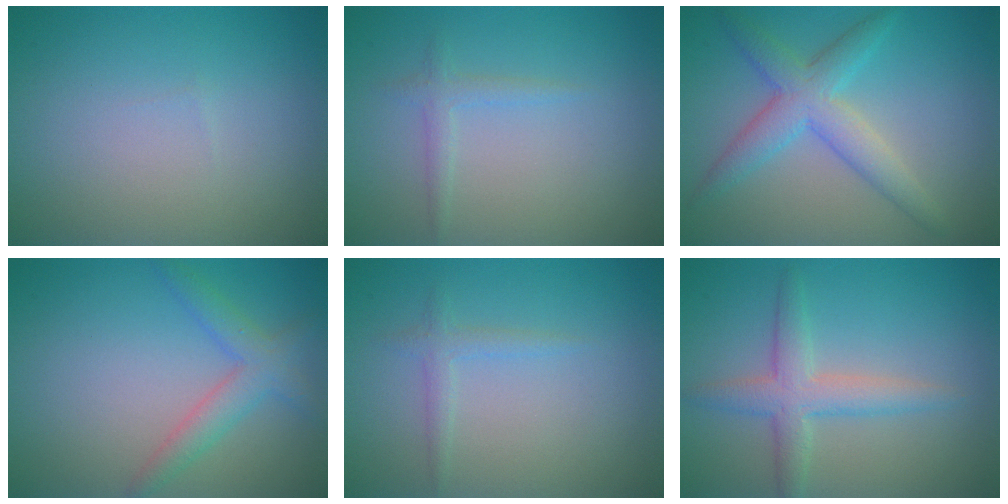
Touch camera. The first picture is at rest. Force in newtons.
{"total": 1.4, "press": 1.4, "slide": 0.1}
{"total": 3.6, "press": 3.6, "slide": 0.2}
{"total": 3.1, "press": 3.1, "slide": 0.1}
{"total": 1.4, "press": 1.4, "slide": 0.1}
{"total": 3.4, "press": 3.4, "slide": 0.2}